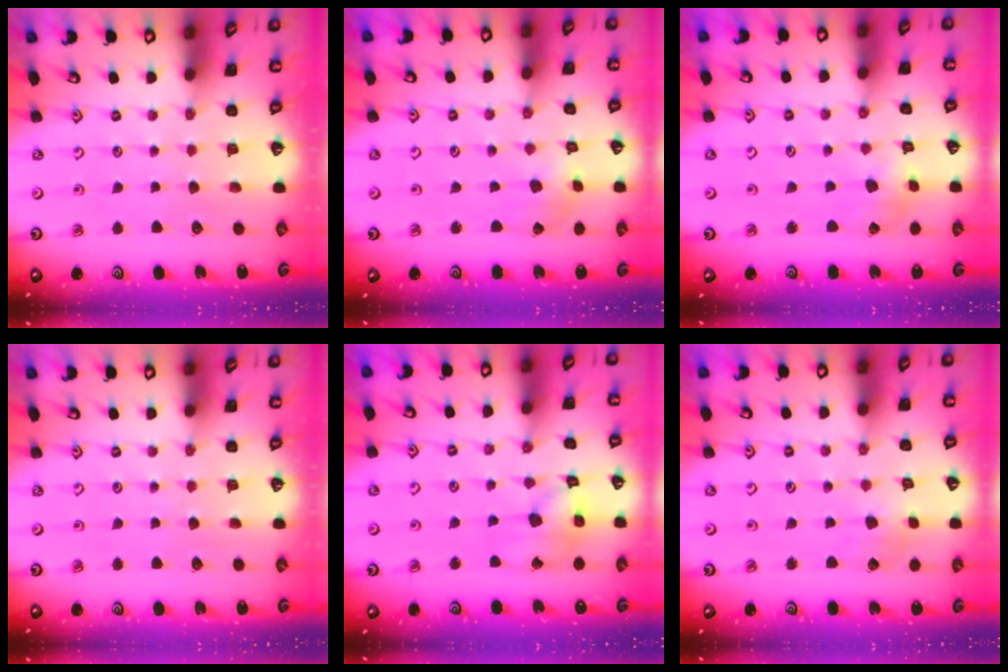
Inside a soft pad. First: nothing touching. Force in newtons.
{"total": 0.9, "press": 0.8, "slide": 0.2}
{"total": 1.7, "press": 1.7, "slide": 0.2}
{"total": 0.0}
{"total": 12.3, "press": 12.2, "slide": 1.6}
{"total": 2.3, "press": 2.2, "slide": 0.4}